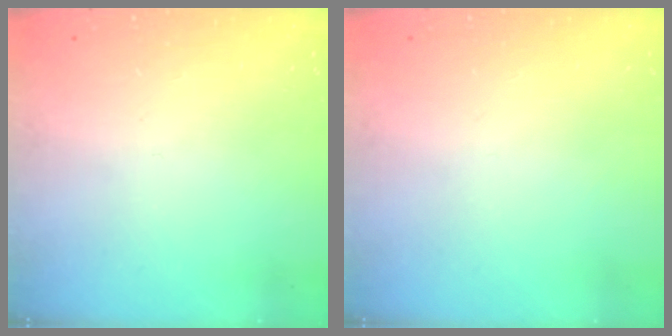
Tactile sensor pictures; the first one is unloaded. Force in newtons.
{"total": 0.0}